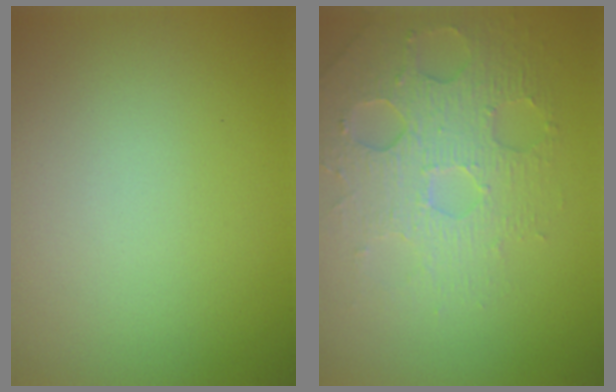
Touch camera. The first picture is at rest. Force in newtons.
{"total": 4.7, "press": 4.0, "slide": 2.5}